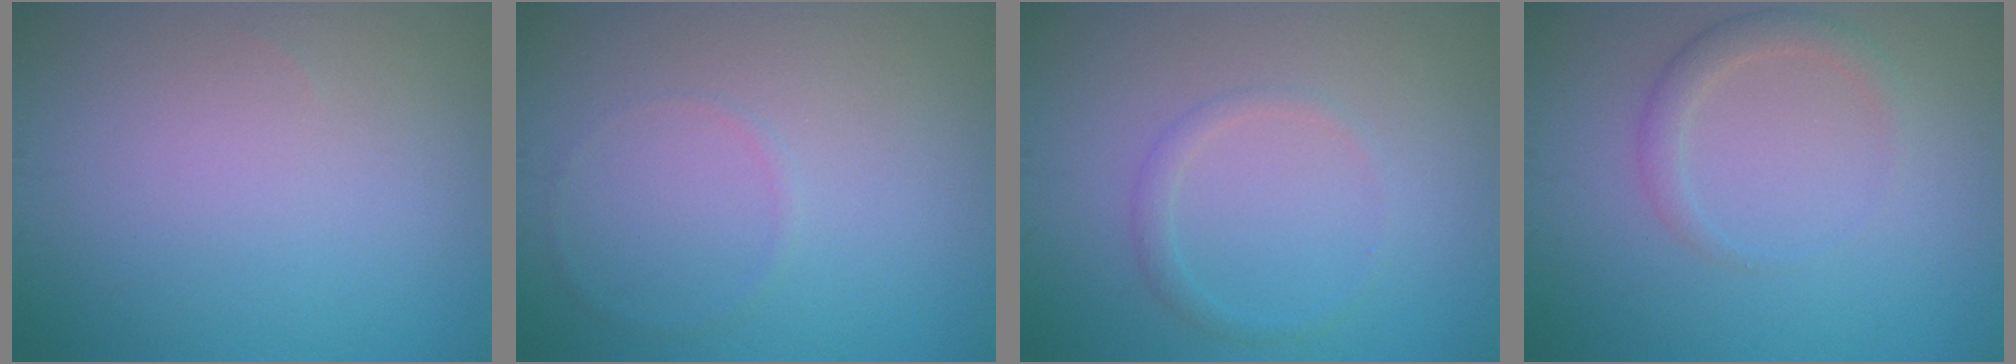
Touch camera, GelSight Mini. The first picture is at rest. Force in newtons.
{"total": 0.6, "press": 0.6, "slide": 0.1}
{"total": 1.3, "press": 1.3, "slide": 0.0}
{"total": 1.9, "press": 1.9, "slide": 0.2}